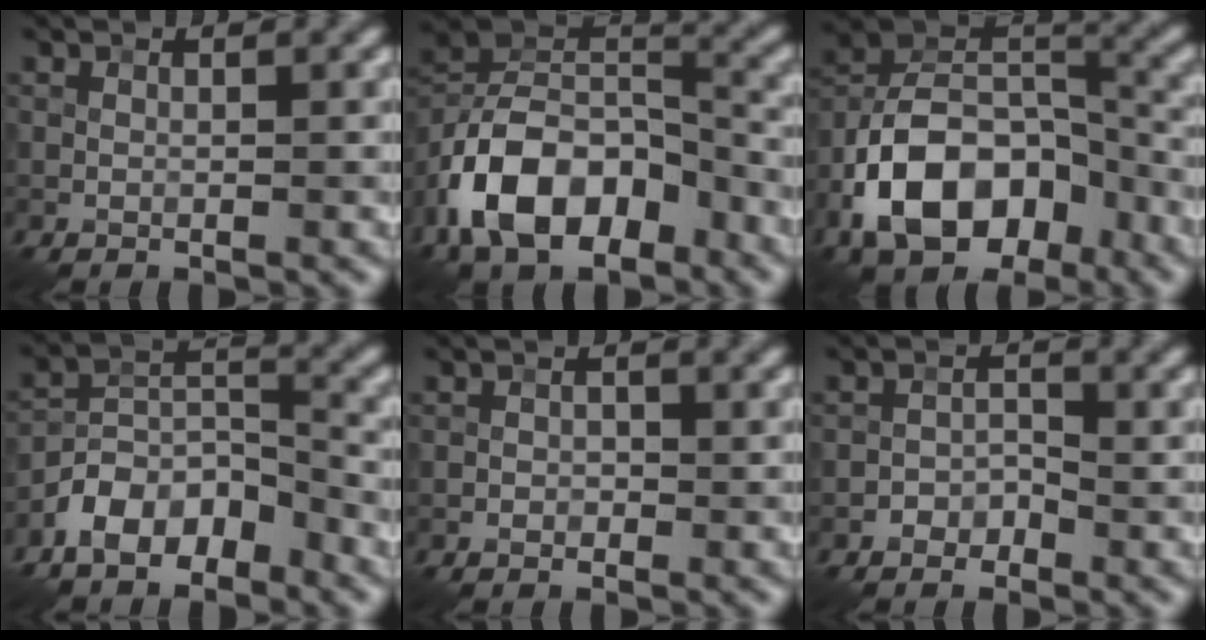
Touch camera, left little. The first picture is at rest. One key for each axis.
{"total": 11.7, "fx": -6.3, "fy": 6.4, "fz": 7.5, "tx": -0.137, "ty": 0.012, "tz": -0.129}
{"total": 12.6, "fx": -6.4, "fy": 7.5, "fz": 7.9, "tx": -0.141, "ty": 0.006, "tz": -0.123}
{"total": 5.9, "fx": -4.3, "fy": 2.7, "fz": 3.0, "tx": -0.050, "ty": 0.005, "tz": -0.089}
{"total": 0.9, "fx": -0.5, "fy": 0.7, "fz": 0.3, "tx": -0.003, "ty": -0.002, "tz": -0.011}
{"total": 1.5, "fx": -1.1, "fy": 1.0, "fz": 0.5, "tx": -0.005, "ty": 0.007, "tz": -0.020}